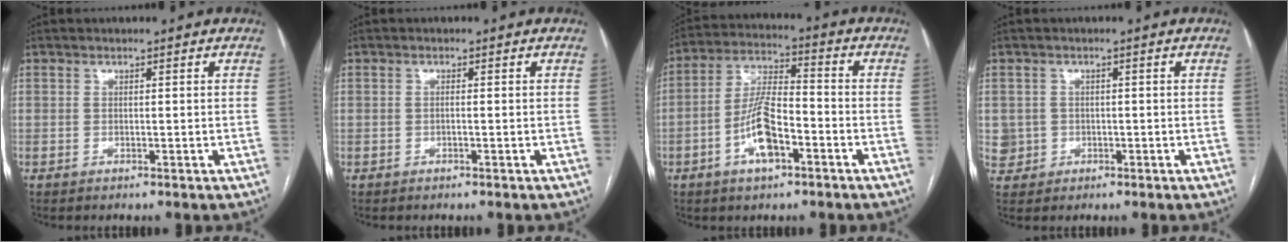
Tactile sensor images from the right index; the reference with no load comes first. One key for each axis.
{"total": 0.8, "fx": -0.5, "fy": 0.2, "fz": 0.6, "tx": -0.012, "ty": 0.002, "tz": -0.007}
{"total": 9.9, "fx": -4.0, "fy": 3.3, "fz": 8.4, "tx": -0.176, "ty": 0.012, "tz": -0.072}
{"total": 3.1, "fx": -0.4, "fy": 3.0, "fz": -0.1, "tx": 0.011, "ty": 0.009, "tz": 0.000}